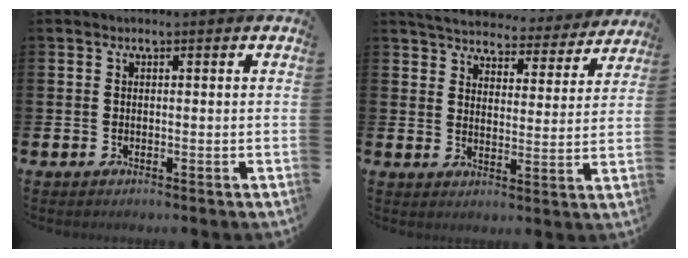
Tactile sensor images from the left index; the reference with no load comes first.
{"total": 5.7, "force": [5.5, 1.0, 0.9], "torque": [-0.040, -0.040, 0.093]}